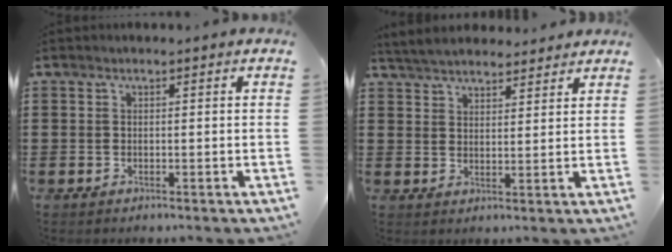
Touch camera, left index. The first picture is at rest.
{"total": 4.4, "force": [4.3, 0.8, 0.7], "torque": [-0.029, -0.008, 0.080]}